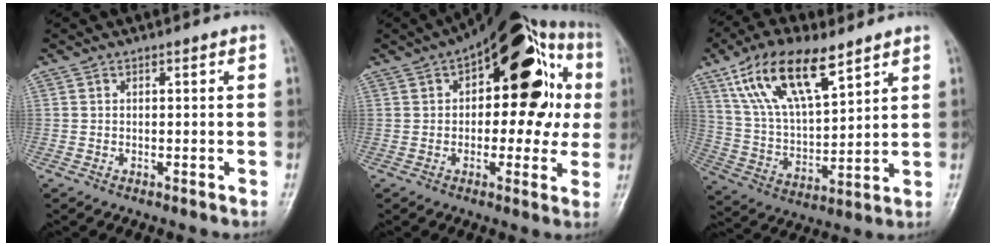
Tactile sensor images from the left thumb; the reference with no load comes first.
{"total": 23.9, "force": [5.3, 12.4, 19.8], "torque": [-0.226, 0.036, 0.065]}
{"total": 17.2, "force": [10.0, 6.8, 12.2], "torque": [-0.203, -0.029, 0.195]}